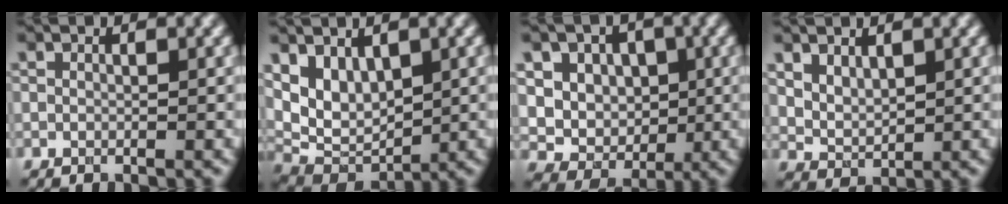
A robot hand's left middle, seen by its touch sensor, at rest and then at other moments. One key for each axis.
{"total": 4.9, "fx": 2.2, "fy": 3.0, "fz": 3.2, "tx": -0.063, "ty": -0.015, "tz": 0.048}
{"total": 8.1, "fx": 1.9, "fy": 7.0, "fz": 3.7, "tx": -0.047, "ty": 0.014, "tz": 0.023}
{"total": 2.5, "fx": 1.5, "fy": 1.4, "fz": 1.4, "tx": -0.028, "ty": -0.006, "tz": 0.037}